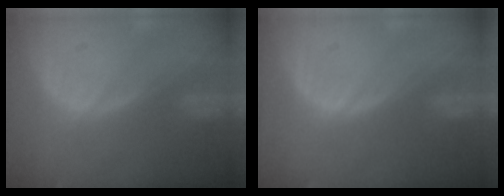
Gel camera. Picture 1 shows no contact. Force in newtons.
{"total": 0.0}